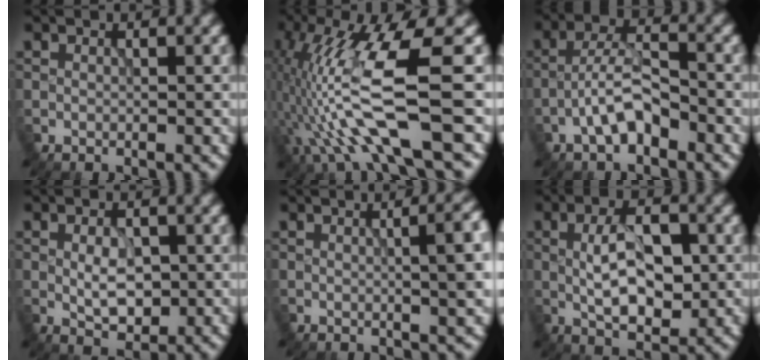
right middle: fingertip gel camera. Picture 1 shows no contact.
{"total": 10.0, "force": [-1.8, 1.6, 9.7], "torque": [-0.194, 0.001, -0.030]}
{"total": 4.0, "force": [-2.1, 1.5, 3.1], "torque": [-0.054, 0.015, -0.045]}
{"total": 3.2, "force": [-0.1, 1.9, 2.6], "torque": [-0.045, -0.001, 0.001]}
{"total": 6.2, "force": [0.5, 2.3, 5.8], "torque": [-0.041, 0.013, 0.009]}
{"total": 5.9, "force": [-0.2, 2.7, 5.3], "torque": [-0.091, 0.003, -0.006]}